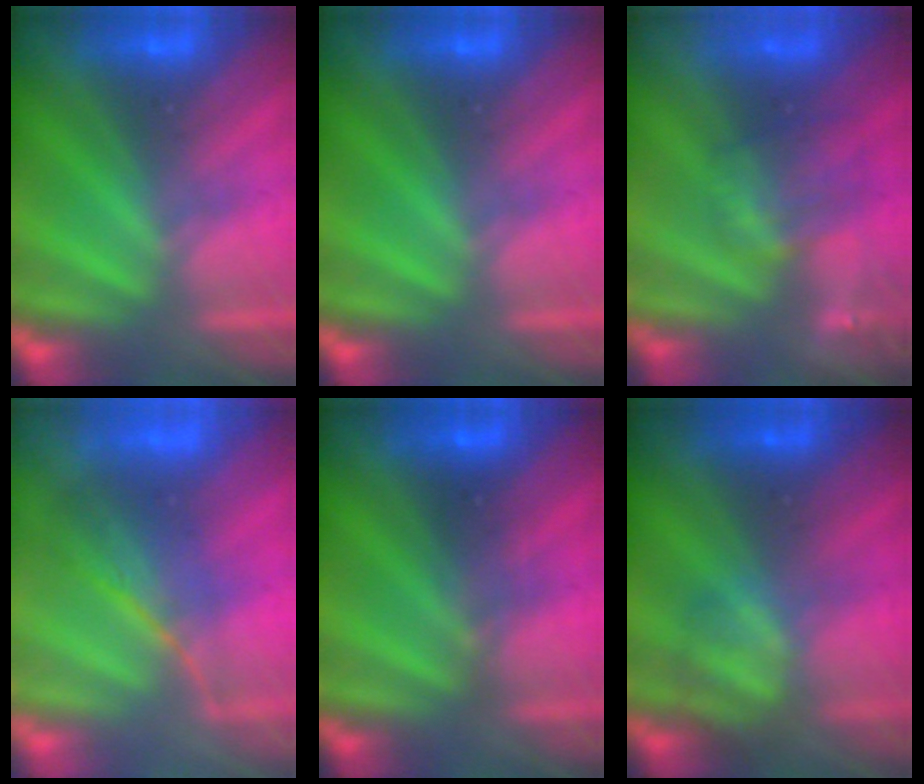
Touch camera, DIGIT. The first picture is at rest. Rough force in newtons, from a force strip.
{"total": 0.0}
{"total": 3.4}
{"total": 2.3}
{"total": 2.2}
{"total": 2.4}